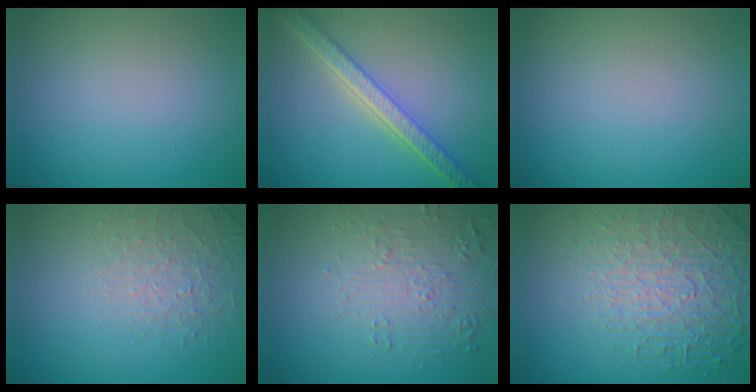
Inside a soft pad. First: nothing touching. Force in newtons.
{"total": 5.6, "press": 4.3, "slide": 3.5}
{"total": 0.0}
{"total": 1.6, "press": 1.0, "slide": 1.2}
{"total": 5.6, "press": 3.8, "slide": 4.2}
{"total": 7.8, "press": 5.5, "slide": 5.5}